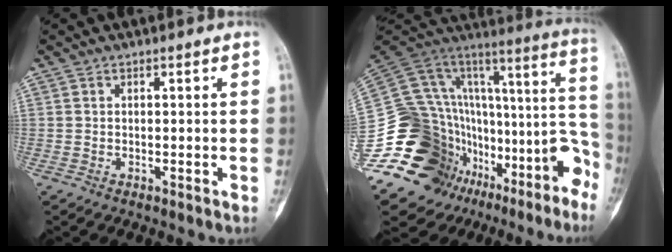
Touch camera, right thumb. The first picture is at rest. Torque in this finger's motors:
{"motor_torque": [2.68, 0.49, 0.95, -1.82, 0.00]}